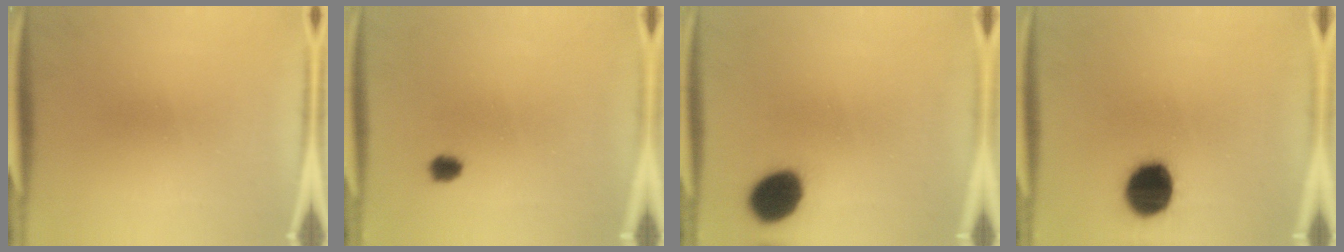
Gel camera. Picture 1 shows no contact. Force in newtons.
{"total": 2.1}
{"total": 11.4}
{"total": 13.7}